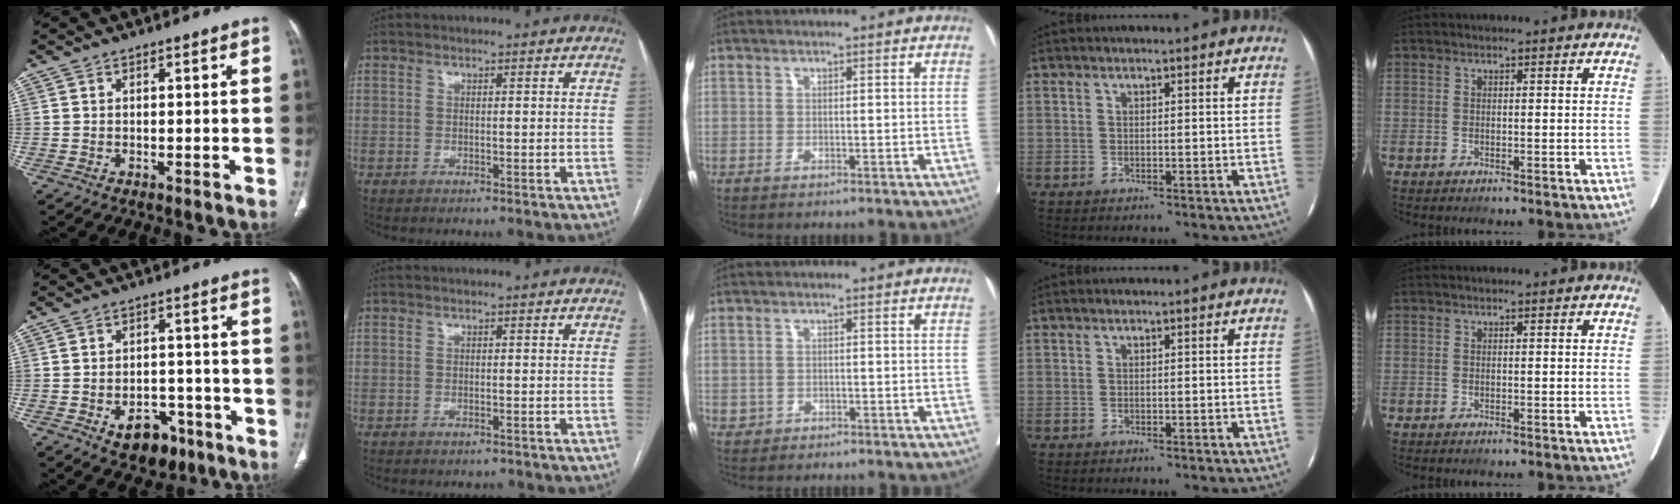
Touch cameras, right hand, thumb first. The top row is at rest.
{"thumb": {"total": 8.0, "force": [-4.1, 5.4, 4.2], "torque": [-0.034, 0.032, -0.051]}, "index": {"total": 1.0, "force": [-0.9, 0.5, 0.3], "torque": [-0.007, -0.001, -0.008]}, "middle": {"total": 1.2, "force": [-0.6, 1.0, 0.2], "torque": [-0.003, 0.004, -0.007]}}